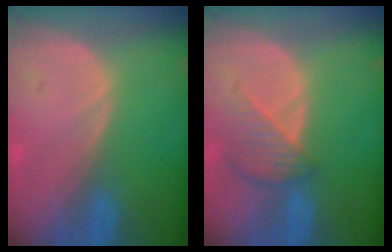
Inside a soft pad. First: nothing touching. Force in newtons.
{"total": 4.5, "press": 4.1, "slide": 1.7}